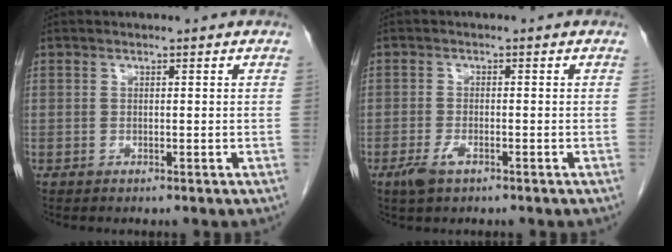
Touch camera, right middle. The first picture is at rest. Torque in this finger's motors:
{"motor_torque": [0.72, -0.43, 0.00, 0.05]}